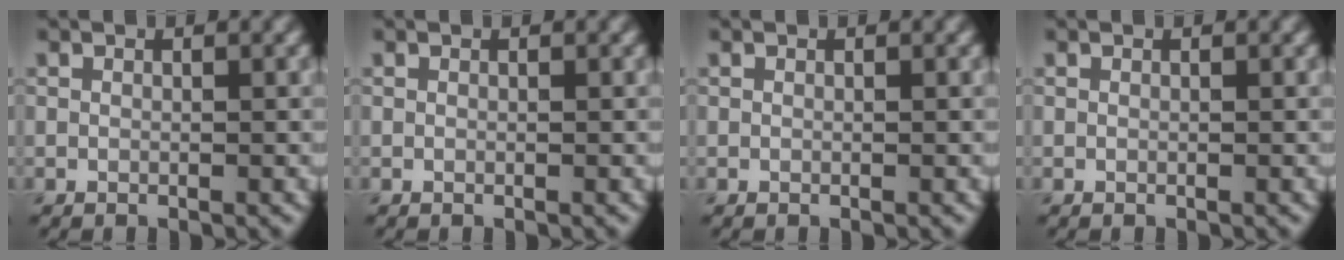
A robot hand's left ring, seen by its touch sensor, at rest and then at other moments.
{"total": 0.0}
{"total": 0.0}
{"total": 0.0}